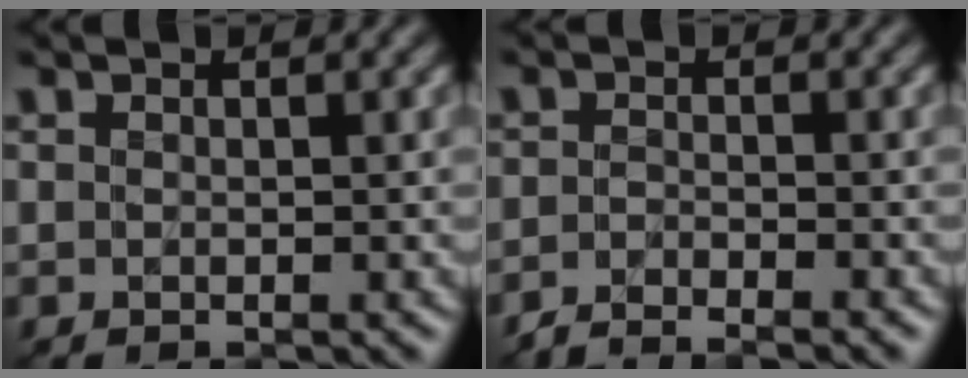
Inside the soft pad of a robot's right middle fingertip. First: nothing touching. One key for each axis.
{"total": 2.7, "fx": -2.5, "fy": 0.2, "fz": 0.9, "tx": -0.010, "ty": -0.010, "tz": -0.052}